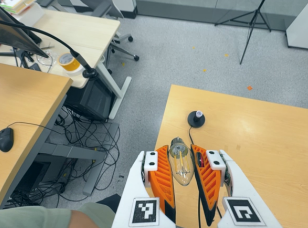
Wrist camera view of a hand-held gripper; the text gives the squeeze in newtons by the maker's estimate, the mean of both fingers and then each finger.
{"total": 19.1, "left": 21.4, "right": 16.8}